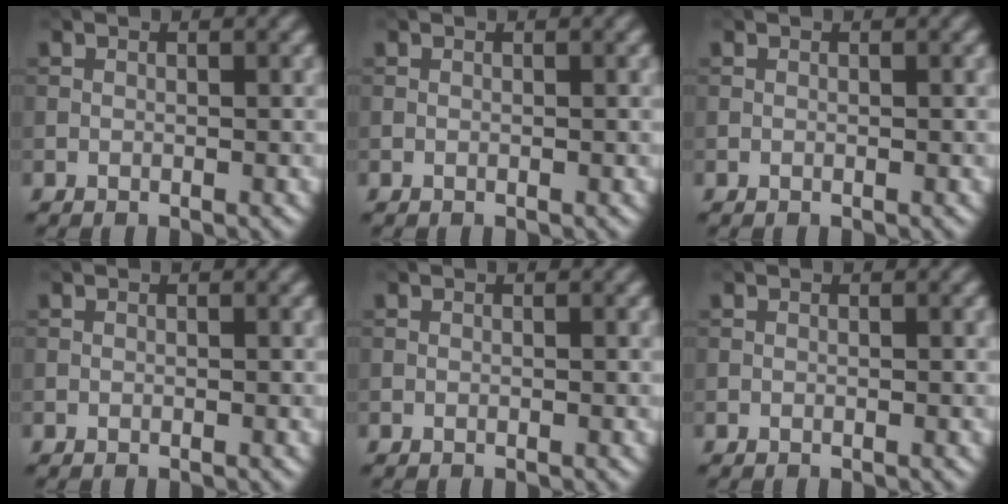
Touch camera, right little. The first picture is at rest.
{"total": 0.0}
{"total": 0.0}
{"total": 0.0}
{"total": 0.0}
{"total": 0.0}